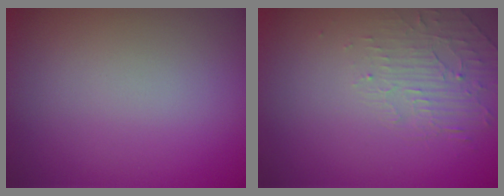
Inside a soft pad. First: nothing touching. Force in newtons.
{"total": 2.0, "press": 0.9, "slide": 1.8}